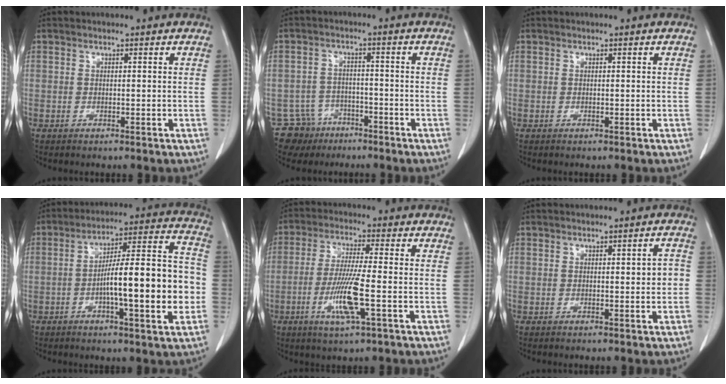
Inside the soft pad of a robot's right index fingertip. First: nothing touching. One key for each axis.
{"total": 6.1, "fx": -3.9, "fy": 4.6, "fz": -0.4, "tx": 0.011, "ty": 0.010, "tz": -0.066}
{"total": 0.0}
{"total": 16.8, "fx": -3.1, "fy": 2.3, "fz": 16.3, "tx": -0.248, "ty": 0.022, "tz": -0.047}
{"total": 9.0, "fx": -2.7, "fy": 0.2, "fz": 8.5, "tx": -0.171, "ty": -0.014, "tz": -0.054}
{"total": 2.4, "fx": 0.1, "fy": 0.7, "fz": 2.2, "tx": -0.026, "ty": 0.003, "tz": 0.002}